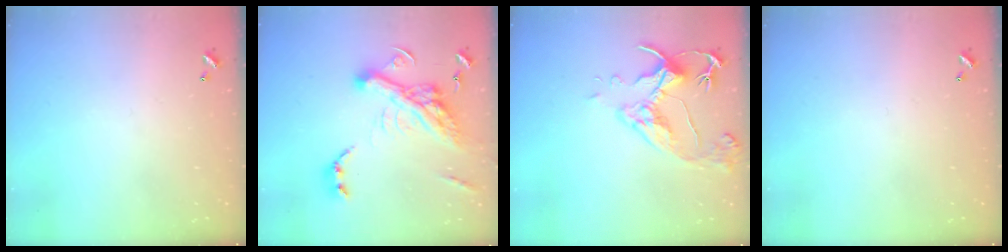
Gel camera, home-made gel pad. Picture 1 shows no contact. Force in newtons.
{"total": 15.5, "press": 15.3, "slide": 2.6}
{"total": 6.6, "press": 6.5, "slide": 1.2}
{"total": 0.0}